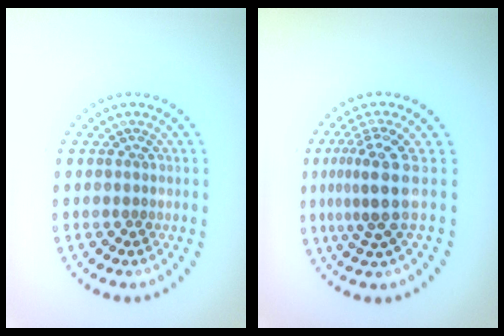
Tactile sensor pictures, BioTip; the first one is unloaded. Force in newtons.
{"total": 3.6, "press": 2.6, "slide": 2.5}